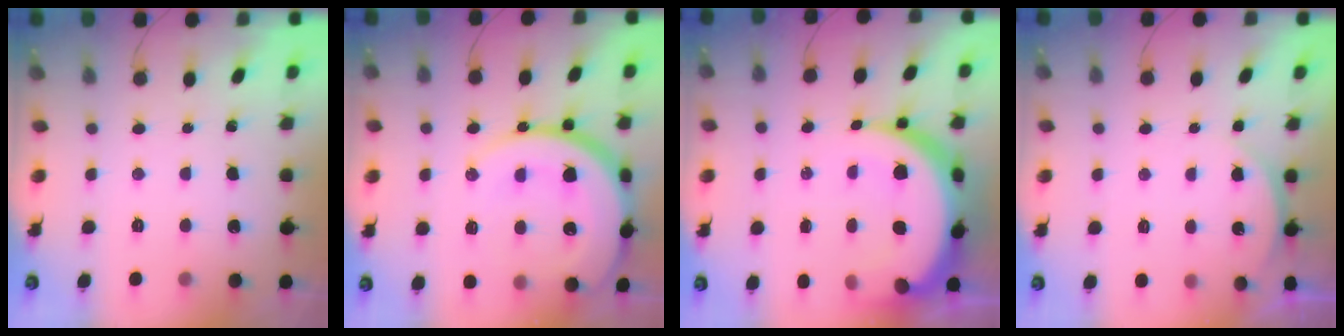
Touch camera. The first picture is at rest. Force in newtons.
{"total": 24.4, "press": 24.3, "slide": 2.5}
{"total": 19.4, "press": 19.3, "slide": 1.8}
{"total": 3.1, "press": 3.1, "slide": 0.3}